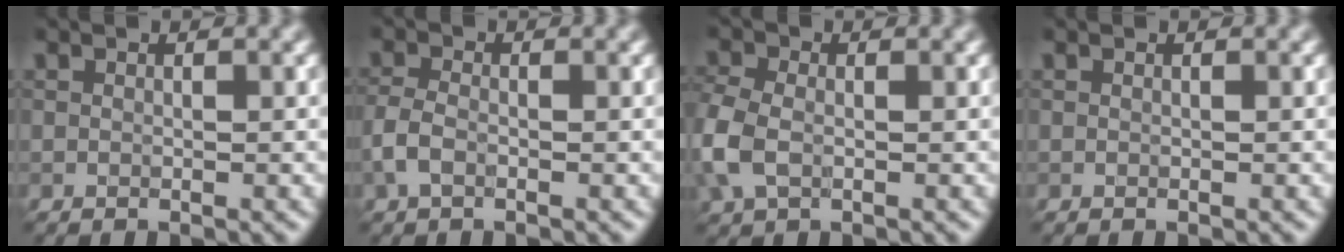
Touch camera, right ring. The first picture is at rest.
{"total": 2.2, "force": [-1.0, 1.2, 1.6], "torque": [-0.039, 0.002, -0.028]}
{"total": 4.2, "force": [-0.9, 2.9, 2.9], "torque": [-0.084, -0.001, -0.029]}
{"total": 0.0}